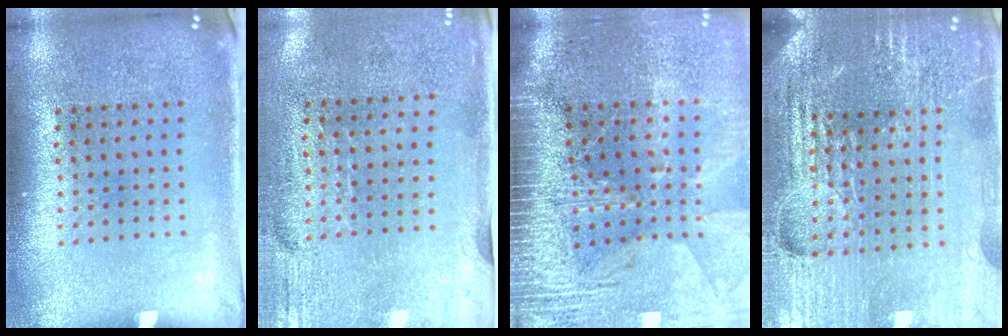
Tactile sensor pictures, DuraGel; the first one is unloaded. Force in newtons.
{"total": 3.0, "press": 2.5, "slide": 1.6}
{"total": 3.8, "press": 3.3, "slide": 1.9}
{"total": 5.5, "press": 5.0, "slide": 2.4}